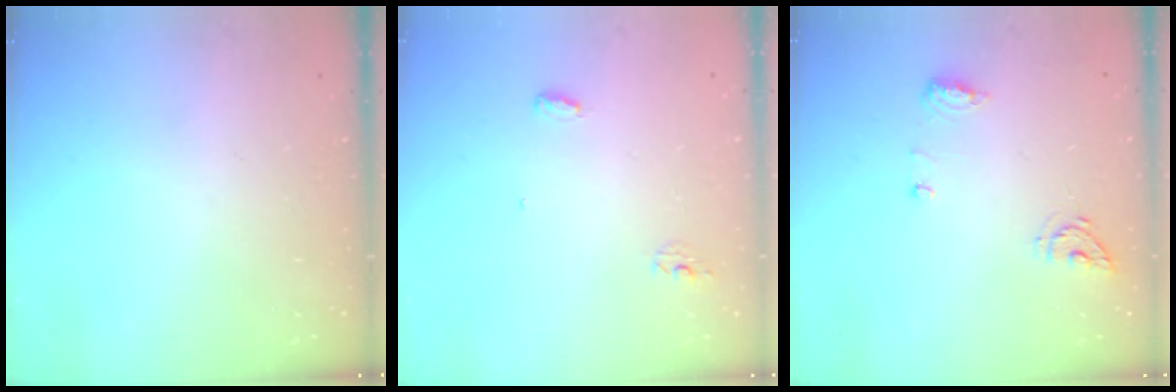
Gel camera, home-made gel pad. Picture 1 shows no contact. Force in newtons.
{"total": 5.2, "press": 4.4, "slide": 2.7}
{"total": 6.9, "press": 6.7, "slide": 1.7}